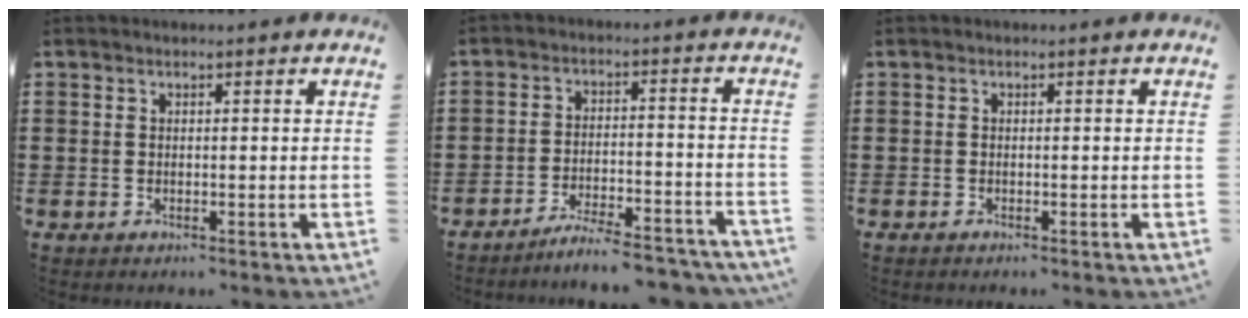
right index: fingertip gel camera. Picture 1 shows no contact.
{"total": 5.8, "force": [-5.5, 0.0, 1.9], "torque": [-0.030, -0.002, -0.103]}
{"total": 0.0}